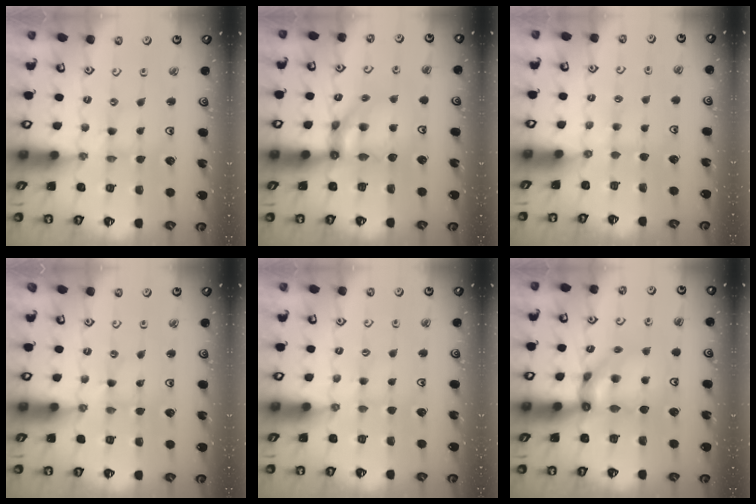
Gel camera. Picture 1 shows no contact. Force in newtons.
{"total": 10.4, "press": 10.4, "slide": 1.1}
{"total": 3.2, "press": 3.1, "slide": 0.6}
{"total": 0.0}
{"total": 2.0, "press": 2.0, "slide": 0.3}
{"total": 10.7, "press": 10.6, "slide": 1.5}